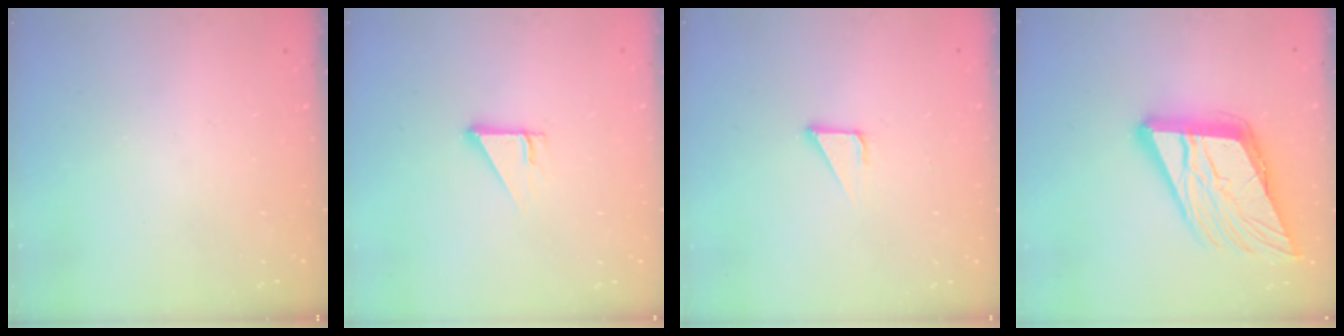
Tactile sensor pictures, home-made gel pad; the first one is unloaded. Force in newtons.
{"total": 2.7, "press": 2.7, "slide": 0.1}
{"total": 2.1, "press": 2.1, "slide": 0.0}
{"total": 20.5, "press": 20.2, "slide": 3.3}